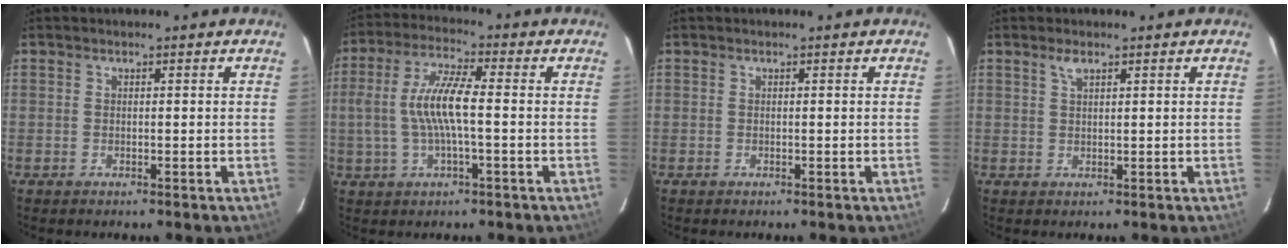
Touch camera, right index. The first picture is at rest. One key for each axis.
{"total": 9.5, "fx": -0.6, "fy": 2.0, "fz": 9.2, "tx": -0.189, "ty": 0.005, "tz": -0.009}
{"total": 0.0}
{"total": 1.6, "fx": 1.1, "fy": 0.5, "fz": 1.1, "tx": -0.021, "ty": 0.004, "tz": 0.020}